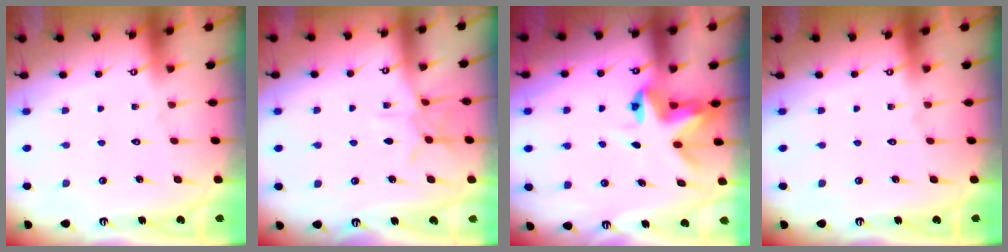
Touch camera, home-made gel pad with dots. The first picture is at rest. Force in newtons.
{"total": 6.8, "press": 6.8, "slide": 0.3}
{"total": 5.0, "press": 5.0, "slide": 0.4}
{"total": 0.0}